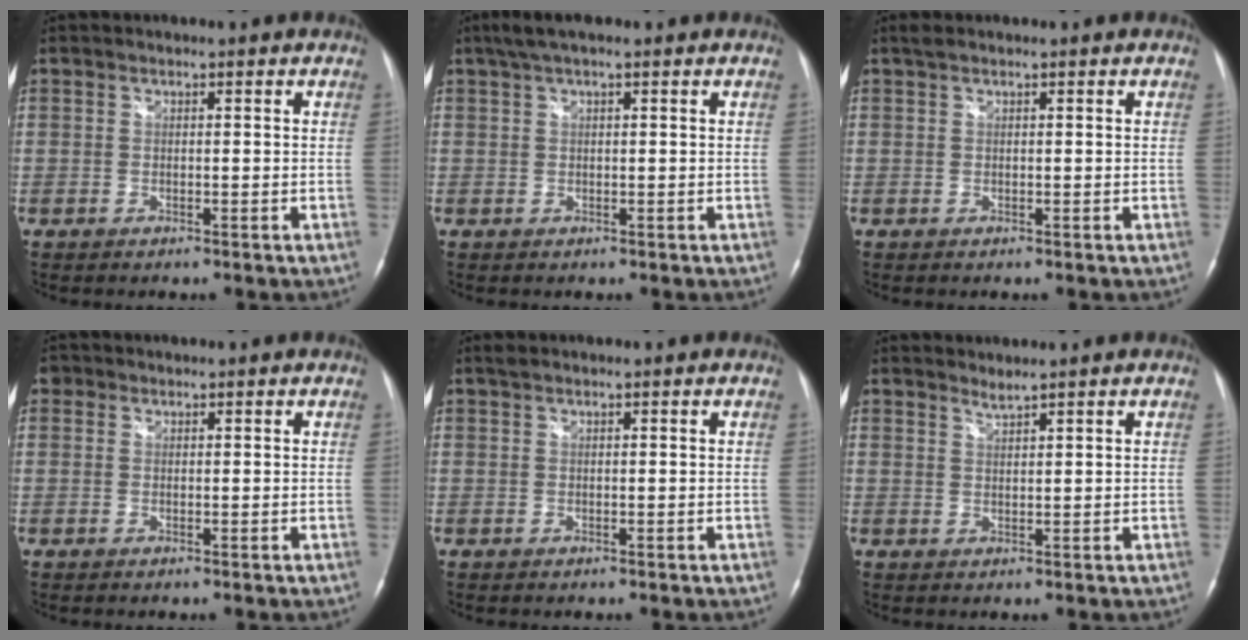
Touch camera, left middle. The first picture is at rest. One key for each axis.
{"total": 3.9, "fx": 2.6, "fy": 1.2, "fz": 2.6, "tx": -0.057, "ty": 0.027, "tz": 0.050}
{"total": 0.8, "fx": 0.7, "fy": 0.0, "fz": 0.4, "tx": -0.018, "ty": 0.015, "tz": 0.017}
{"total": 1.0, "fx": 0.6, "fy": 0.8, "fz": 0.1, "tx": 0.003, "ty": 0.003, "tz": 0.008}
{"total": 0.6, "fx": 0.6, "fy": 0.0, "fz": 0.3, "tx": -0.015, "ty": 0.012, "tz": 0.017}
{"total": 1.2, "fx": 1.2, "fy": -0.4, "fz": 0.1, "tx": -0.006, "ty": -0.006, "tz": 0.024}